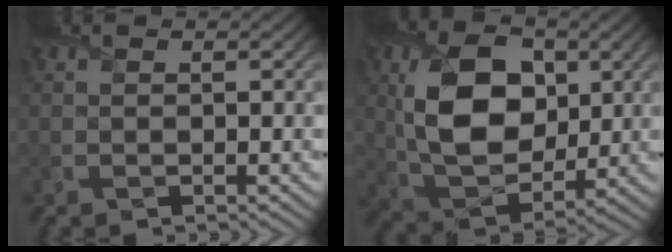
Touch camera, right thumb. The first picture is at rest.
{"total": 12.2, "force": [2.2, 8.3, 8.7], "torque": [-0.179, -0.005, 0.041]}